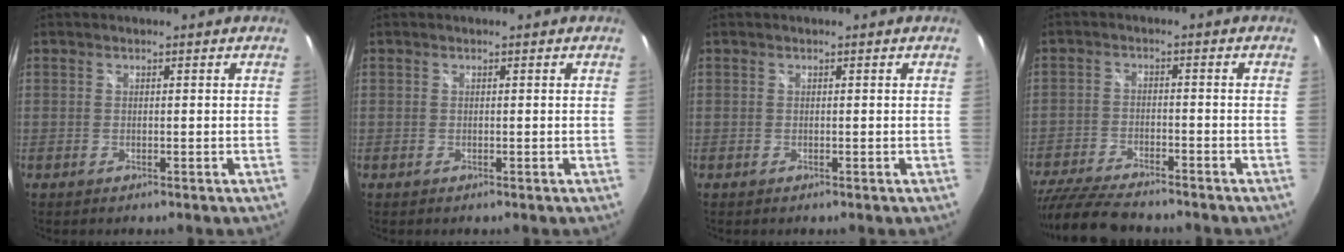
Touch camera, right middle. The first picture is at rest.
{"total": 0.0}
{"total": 0.0}
{"total": 12.7, "force": [-11.1, 2.5, 5.6], "torque": [-0.137, -0.029, -0.196]}